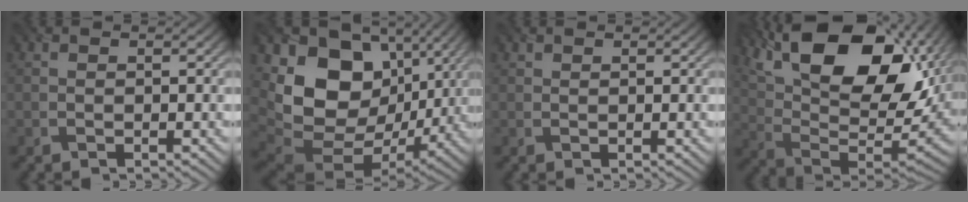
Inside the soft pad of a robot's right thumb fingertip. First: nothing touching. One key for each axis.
{"total": 16.2, "fx": 3.0, "fy": 12.2, "fz": 10.2, "tx": -0.219, "ty": -0.014, "tz": 0.072}
{"total": 0.5, "fx": 0.5, "fy": 0.2, "fz": -0.1, "tx": 0.004, "ty": 0.000, "tz": 0.012}
{"total": 19.5, "fx": 9.5, "fy": 9.5, "fz": 14.2, "tx": -0.258, "ty": 0.026, "tz": 0.156}